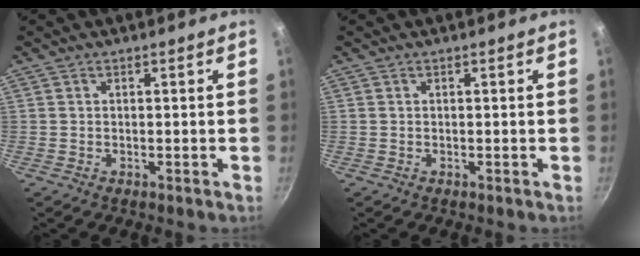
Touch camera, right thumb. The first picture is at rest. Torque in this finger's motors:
{"motor_torque": [-0.09, 0.09, 0.00, 0.00, 0.00]}